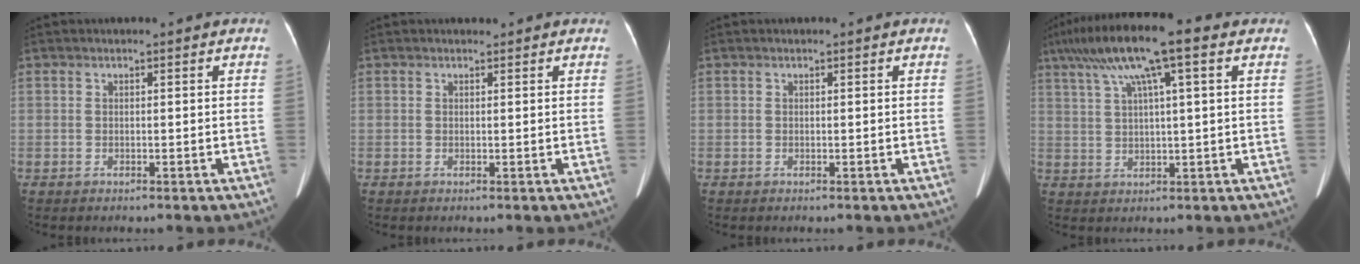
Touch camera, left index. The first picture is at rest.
{"total": 0.6, "force": [0.6, 0.3, 0.1], "torque": [-0.008, 0.002, 0.009]}
{"total": 0.0}
{"total": 11.6, "force": [6.0, 0.9, 9.9], "torque": [-0.184, 0.037, 0.100]}